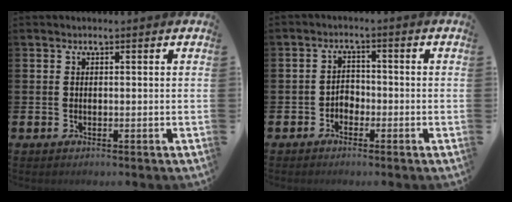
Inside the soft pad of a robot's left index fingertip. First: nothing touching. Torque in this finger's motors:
{"motor_torque": [-0.05, -0.12, 0.07, 0.00]}